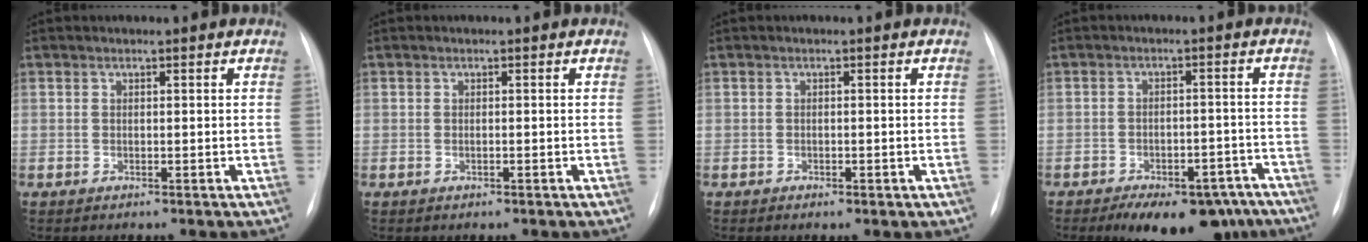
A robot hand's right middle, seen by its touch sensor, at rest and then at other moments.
{"total": 0.0}
{"total": 1.1, "force": [-0.6, 0.5, 0.7], "torque": [-0.011, 0.000, -0.005]}
{"total": 14.0, "force": [-10.4, 6.7, 6.5], "torque": [-0.082, 0.018, -0.133]}